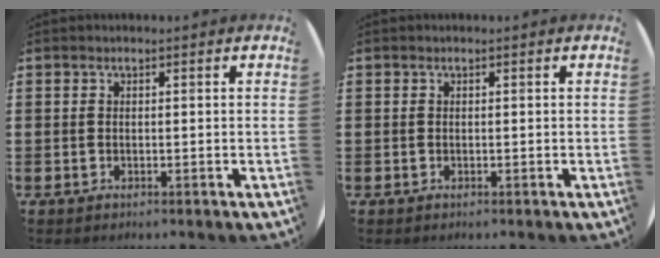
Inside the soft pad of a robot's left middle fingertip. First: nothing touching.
{"total": 0.0}